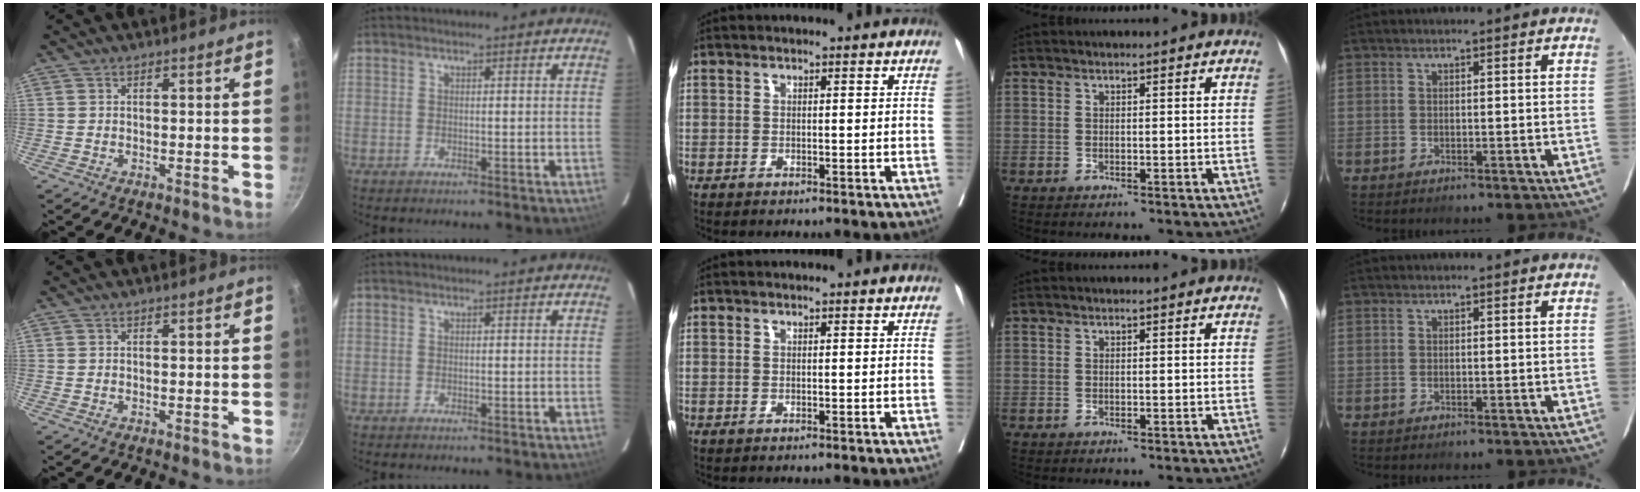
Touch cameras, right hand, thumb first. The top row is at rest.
{}